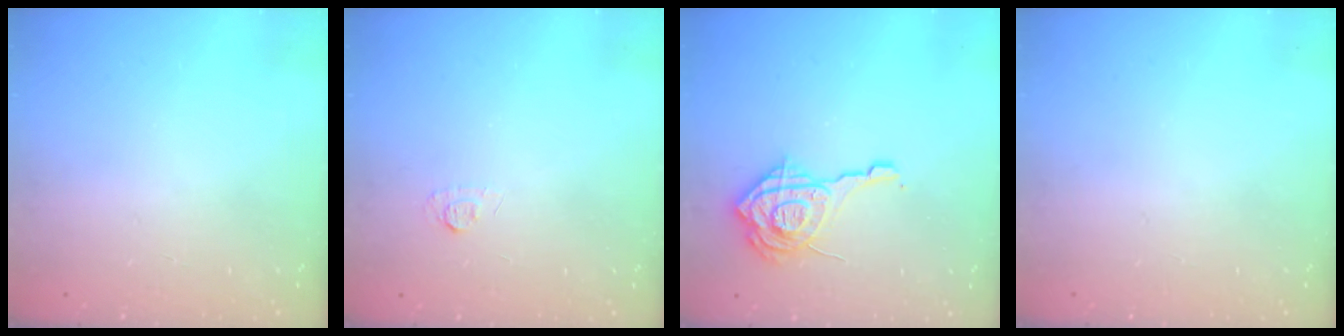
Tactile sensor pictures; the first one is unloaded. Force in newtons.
{"total": 4.1, "press": 4.1, "slide": 0.5}
{"total": 14.5, "press": 14.5, "slide": 1.3}
{"total": 0.0}